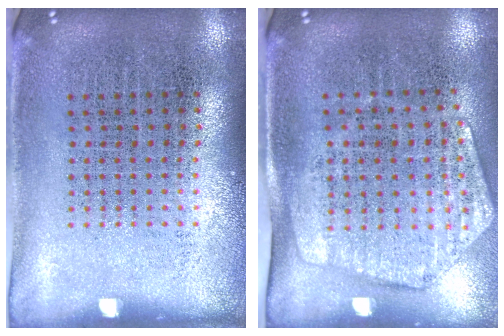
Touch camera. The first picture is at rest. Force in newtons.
{"total": 1.9, "press": 1.6, "slide": 1.0}